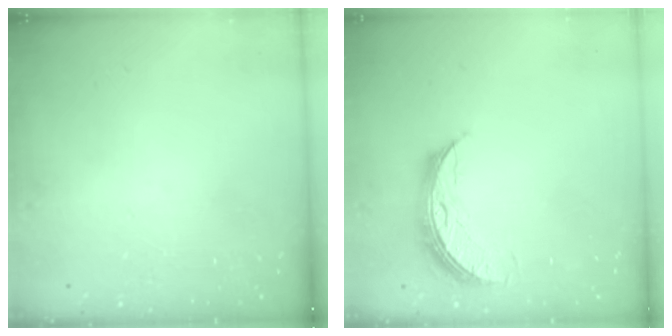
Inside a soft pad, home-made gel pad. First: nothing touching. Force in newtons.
{"total": 9.3, "press": 9.3, "slide": 0.0}